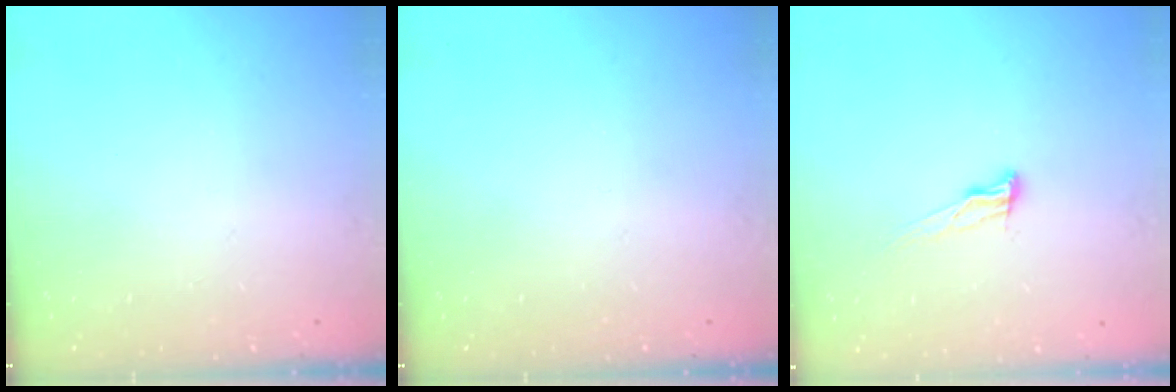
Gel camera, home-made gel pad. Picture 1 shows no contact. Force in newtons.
{"total": 0.0}
{"total": 8.6, "press": 8.2, "slide": 2.5}